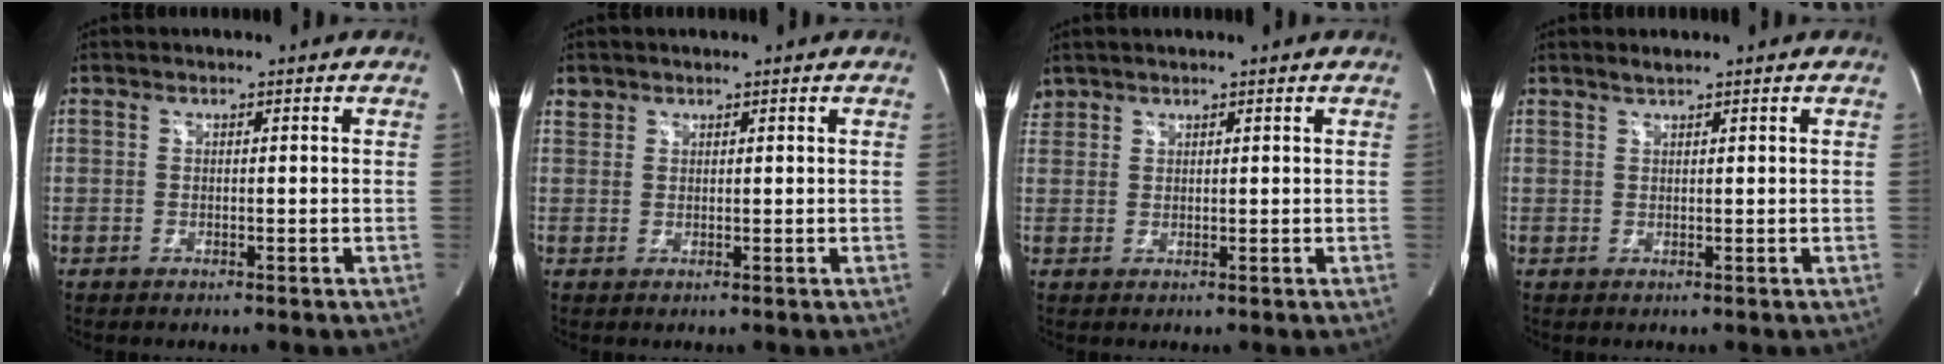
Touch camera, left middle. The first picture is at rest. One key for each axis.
{"total": 1.3, "fx": 1.0, "fy": 0.8, "fz": -0.1, "tx": 0.009, "ty": 0.007, "tz": 0.015}
{"total": 1.8, "fx": 1.6, "fy": 0.8, "fz": -0.1, "tx": -0.001, "ty": 0.011, "tz": 0.031}
{"total": 1.0, "fx": 0.9, "fy": -0.1, "fz": 0.3, "tx": -0.011, "ty": 0.003, "tz": 0.020}